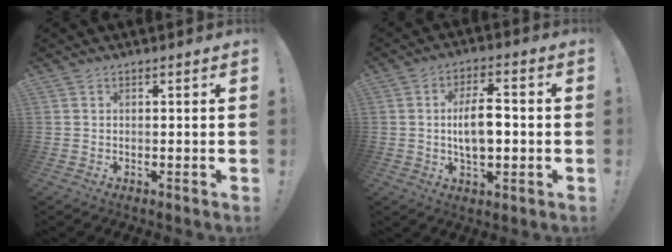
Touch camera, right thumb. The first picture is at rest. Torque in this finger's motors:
{"motor_torque": [0.23, -0.23, 0.44, 0.36, 0.07]}